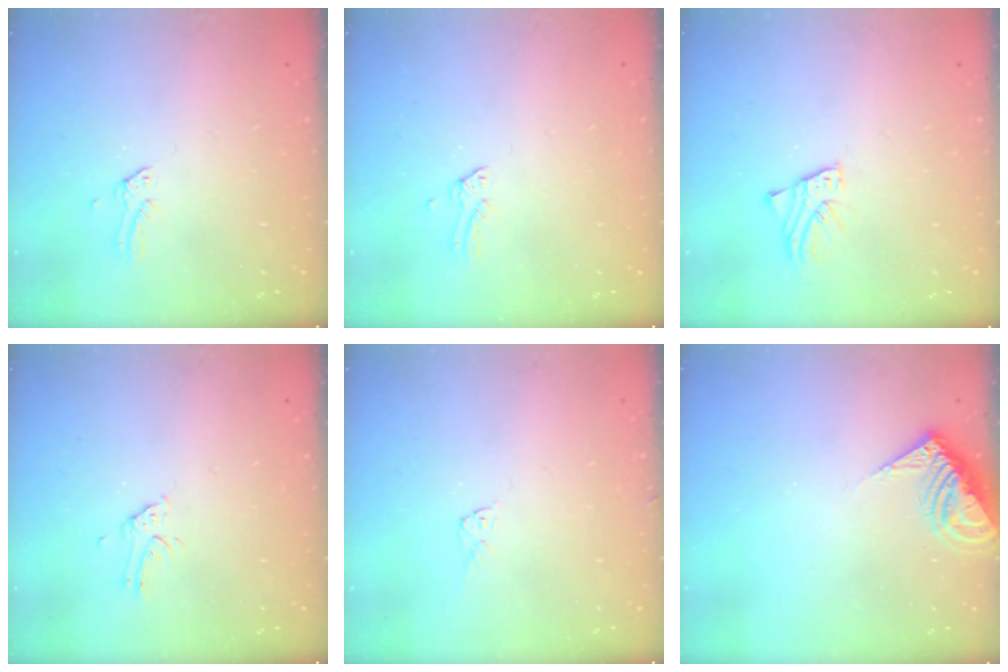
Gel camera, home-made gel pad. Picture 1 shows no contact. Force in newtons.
{"total": 0.0}
{"total": 2.3, "press": 2.3, "slide": 0.1}
{"total": 1.1, "press": 1.1, "slide": 0.0}
{"total": 3.9, "press": 3.9, "slide": 0.2}
{"total": 8.8, "press": 8.8, "slide": 0.5}